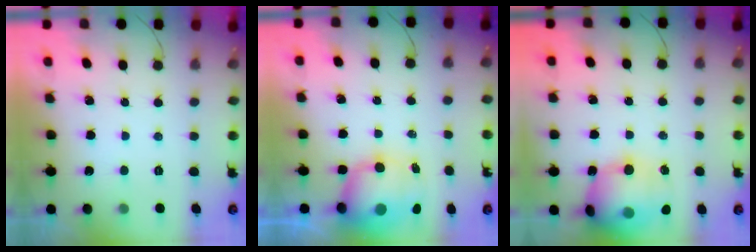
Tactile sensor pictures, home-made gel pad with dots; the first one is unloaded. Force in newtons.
{"total": 9.8, "press": 9.4, "slide": 2.6}
{"total": 16.6, "press": 16.3, "slide": 3.3}